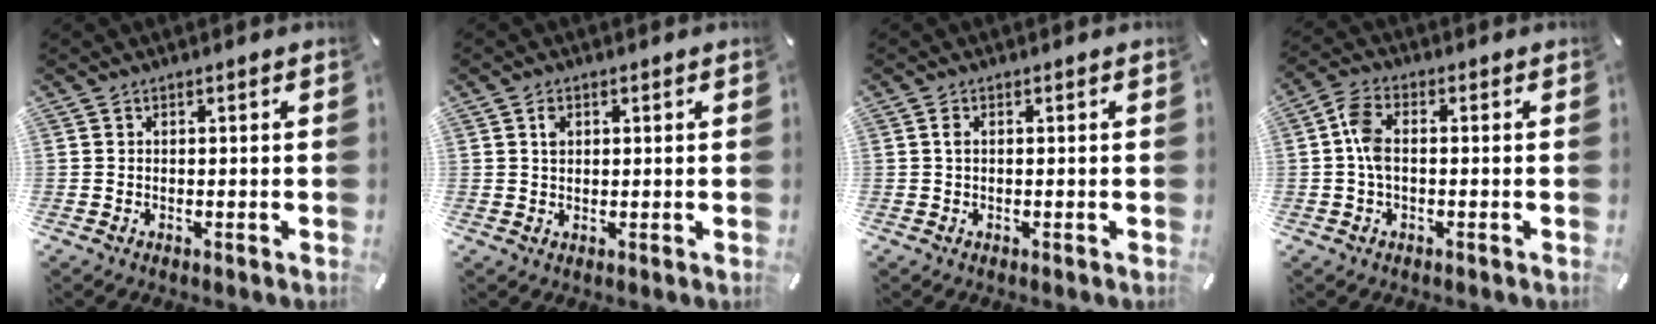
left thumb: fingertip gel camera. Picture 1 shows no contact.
{"total": 2.0, "force": [0.7, 1.5, 1.2], "torque": [-0.019, 0.000, 0.011]}
{"total": 0.9, "force": [0.1, 0.4, 0.8], "torque": [-0.018, 0.002, 0.000]}
{"total": 5.1, "force": [-0.2, 2.7, 4.4], "torque": [-0.100, 0.000, -0.006]}